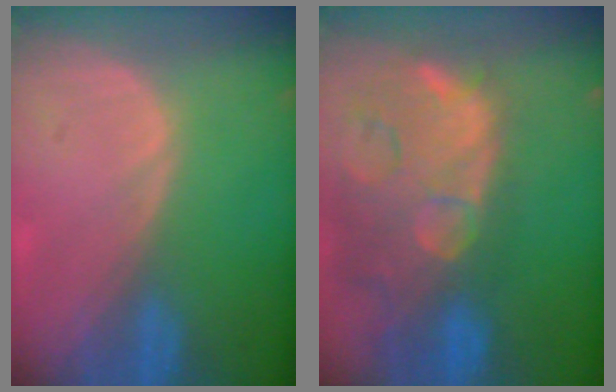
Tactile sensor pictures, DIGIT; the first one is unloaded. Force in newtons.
{"total": 14.9, "press": 11.9, "slide": 9.0}